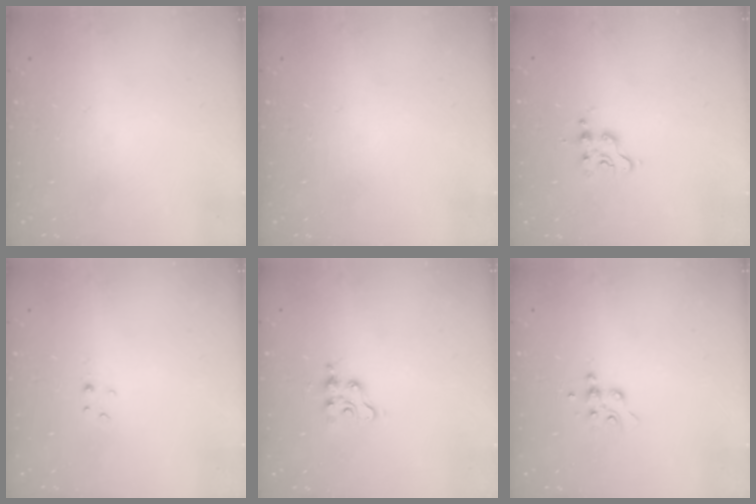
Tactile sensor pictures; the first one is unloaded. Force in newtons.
{"total": 0.0}
{"total": 3.5, "press": 3.5, "slide": 0.5}
{"total": 1.1, "press": 1.1, "slide": 0.2}
{"total": 3.4, "press": 3.4, "slide": 0.4}
{"total": 6.3, "press": 6.3, "slide": 0.8}